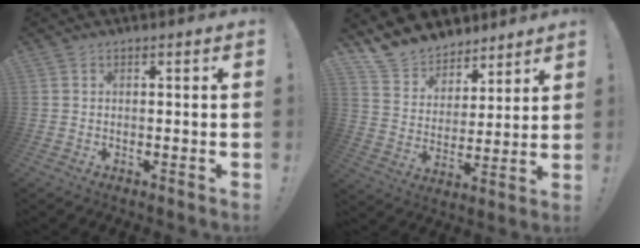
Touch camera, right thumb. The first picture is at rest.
{"total": 11.5, "force": [9.9, 5.9, 0.7], "torque": [-0.036, -0.085, 0.193]}